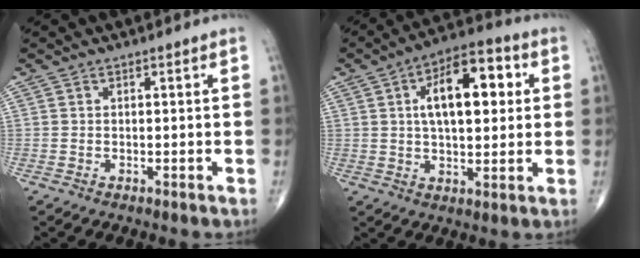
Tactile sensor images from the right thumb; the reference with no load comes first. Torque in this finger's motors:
{"motor_torque": [0.74, 3.07, 1.18, 0.21, 0.28]}